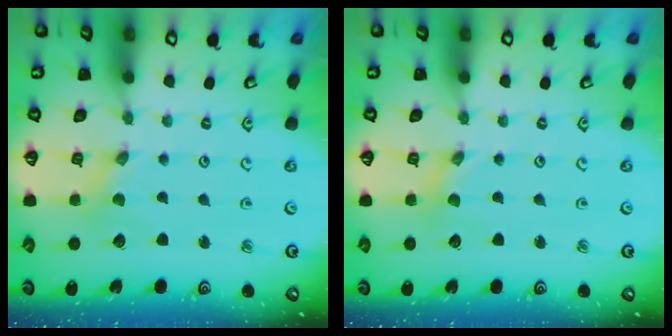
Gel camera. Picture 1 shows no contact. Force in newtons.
{"total": 0.0}